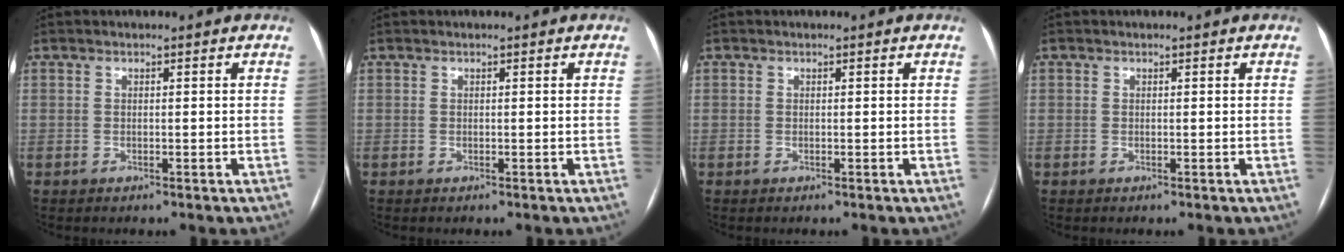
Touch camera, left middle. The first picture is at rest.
{"total": 0.0}
{"total": 0.0}
{"total": 0.0}